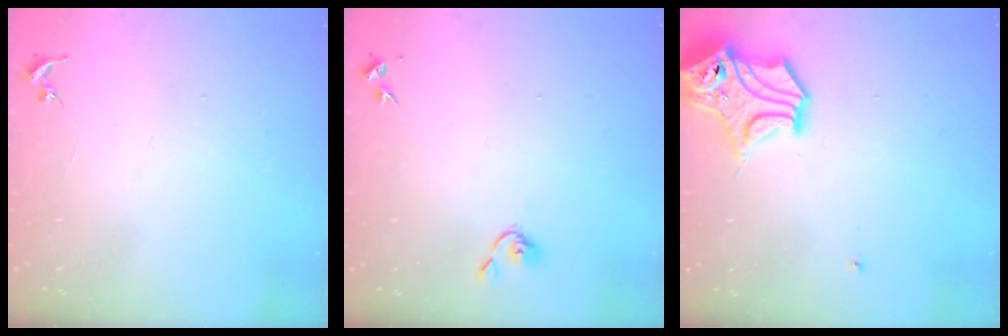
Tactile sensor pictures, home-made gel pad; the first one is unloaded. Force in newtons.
{"total": 3.7, "press": 3.6, "slide": 0.6}
{"total": 14.1, "press": 14.0, "slide": 1.9}